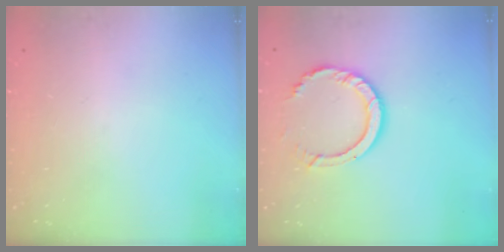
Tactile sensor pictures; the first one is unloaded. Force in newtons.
{"total": 9.7, "press": 9.6, "slide": 0.9}